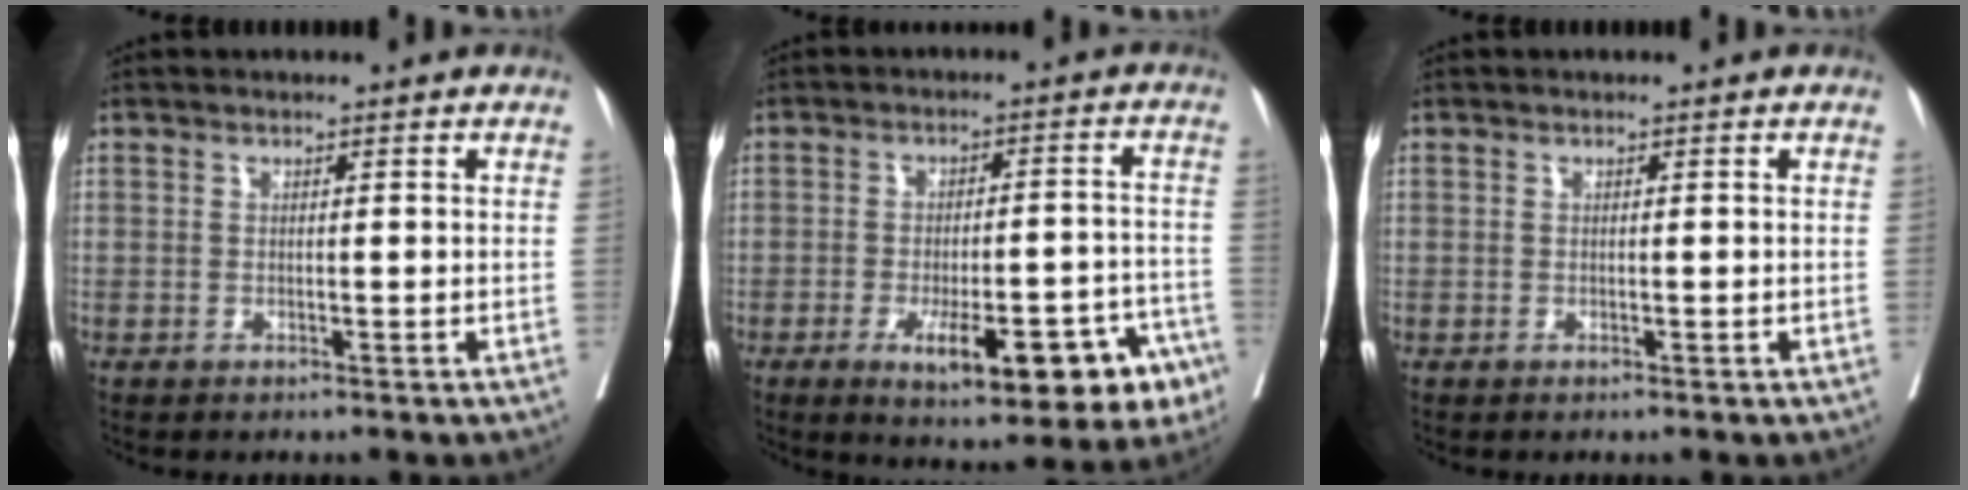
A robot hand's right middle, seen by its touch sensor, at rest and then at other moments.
{"total": 15.2, "force": [-7.5, 4.3, 12.5], "torque": [-0.124, 0.016, -0.092]}
{"total": 0.0}